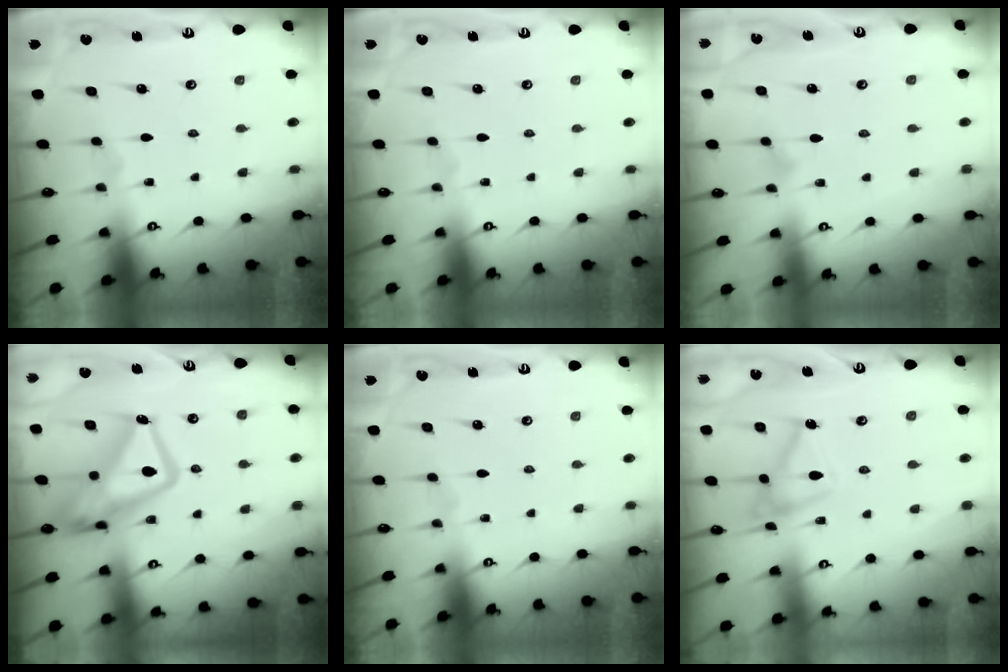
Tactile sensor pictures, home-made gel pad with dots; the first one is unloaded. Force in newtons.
{"total": 0.0}
{"total": 5.8, "press": 5.8, "slide": 0.3}
{"total": 15.3, "press": 15.3, "slide": 1.4}
{"total": 0.0}
{"total": 14.2, "press": 14.2, "slide": 0.8}